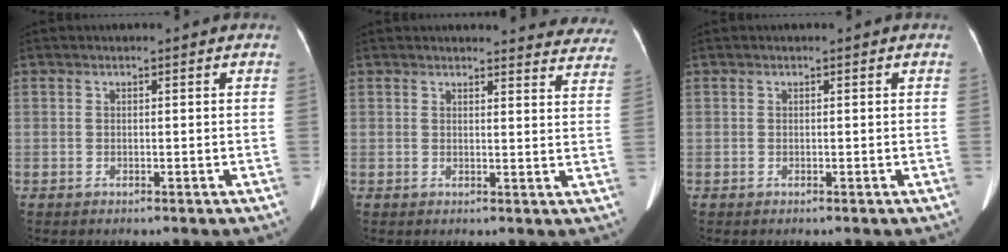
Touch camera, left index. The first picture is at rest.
{"total": 12.3, "force": [11.9, 2.3, 1.7], "torque": [0.019, -0.062, 0.096]}
{"total": 0.0}